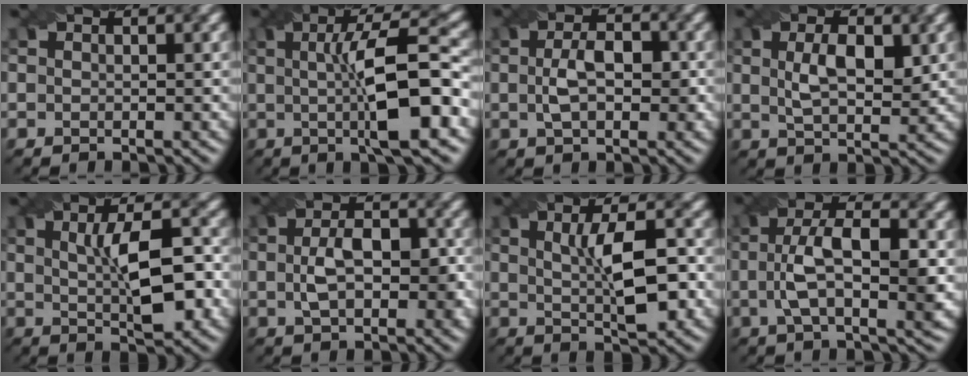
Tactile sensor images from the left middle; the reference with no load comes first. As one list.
[{"total": 9.2, "force": [-0.2, 1.9, 8.9], "torque": [-0.128, 0.004, -0.002]}, {"total": 4.1, "force": [0.0, 2.2, 3.5], "torque": [-0.067, 0.003, -0.002]}, {"total": 4.4, "force": [1.0, 2.0, 3.8], "torque": [-0.078, 0.000, 0.020]}, {"total": 6.7, "force": [0.6, 1.9, 6.3], "torque": [-0.095, 0.007, 0.009]}, {"total": 5.3, "force": [-0.1, 2.9, 4.5], "torque": [-0.079, 0.001, -0.002]}, {"total": 6.0, "force": [0.6, 1.6, 5.7], "torque": [-0.087, 0.007, 0.011]}, {"total": 6.6, "force": [0.0, 2.4, 6.2], "torque": [-0.113, 0.005, -0.003]}]